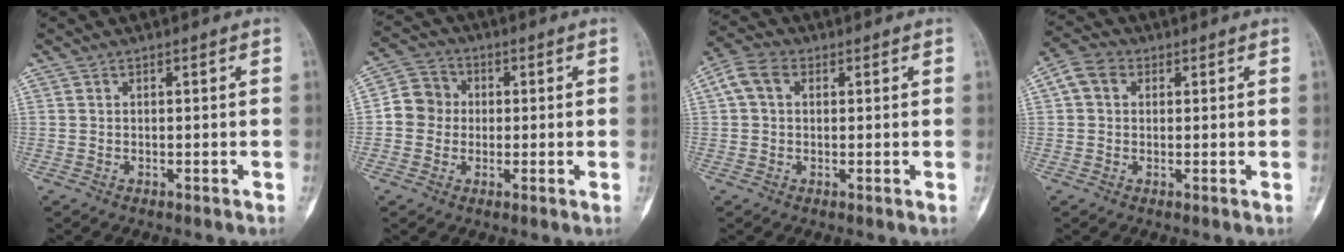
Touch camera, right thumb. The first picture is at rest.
{"total": 7.8, "force": [-0.1, 7.2, 3.0], "torque": [-0.034, 0.022, -0.014]}
{"total": 5.4, "force": [1.4, 3.8, 3.5], "torque": [-0.071, 0.020, 0.024]}
{"total": 4.8, "force": [1.3, 3.8, 2.7], "torque": [-0.044, 0.013, 0.019]}